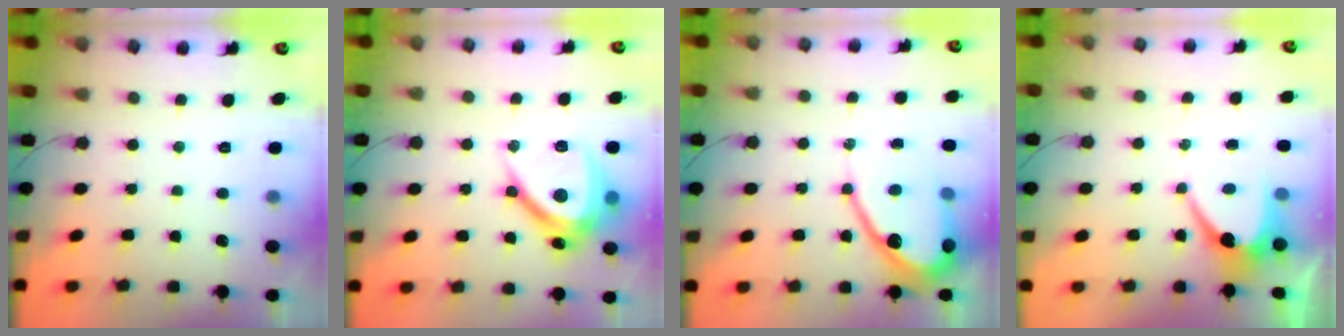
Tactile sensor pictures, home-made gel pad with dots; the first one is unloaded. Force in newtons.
{"total": 14.7, "press": 14.7, "slide": 0.5}
{"total": 13.8, "press": 13.7, "slide": 1.2}
{"total": 7.1, "press": 7.0, "slide": 0.5}